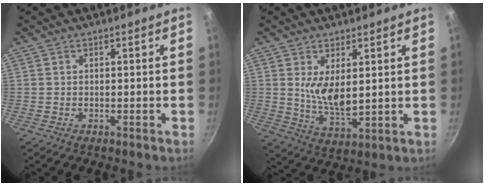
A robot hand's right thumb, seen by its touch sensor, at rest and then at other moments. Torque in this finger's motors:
{"motor_torque": [1.41, 3.59, 0.76, -0.27, 0.20]}